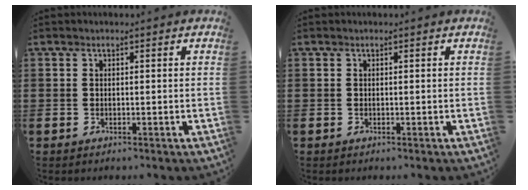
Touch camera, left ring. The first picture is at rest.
{"total": 0.0}